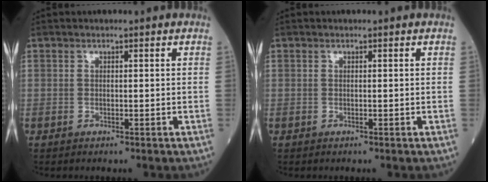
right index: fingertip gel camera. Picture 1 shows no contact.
{"total": 0.0}